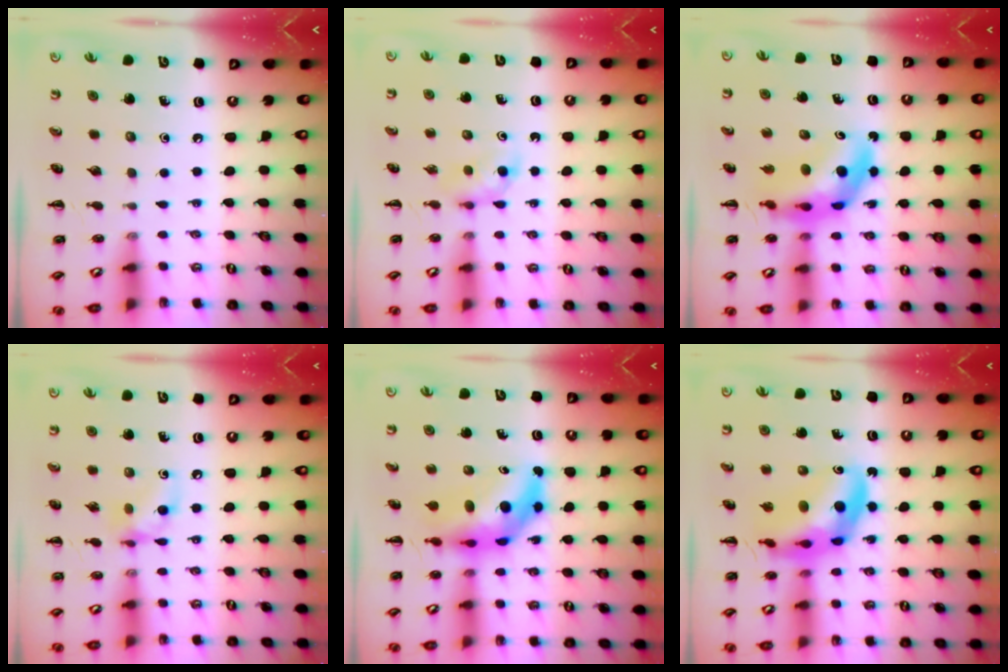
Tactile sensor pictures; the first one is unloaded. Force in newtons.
{"total": 3.5, "press": 3.2, "slide": 1.5}
{"total": 9.5, "press": 9.0, "slide": 3.2}
{"total": 7.9, "press": 7.8, "slide": 1.2}
{"total": 7.6, "press": 7.2, "slide": 2.4}
{"total": 12.5, "press": 12.1, "slide": 3.4}